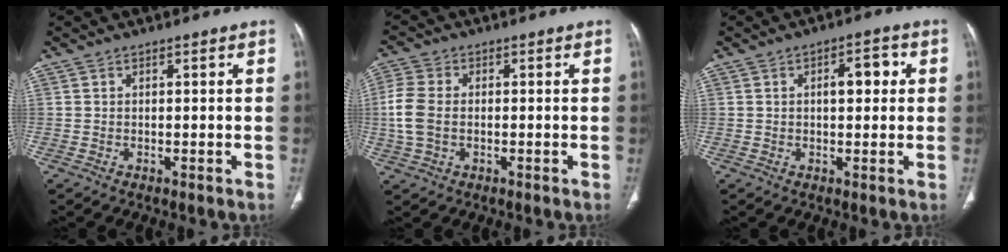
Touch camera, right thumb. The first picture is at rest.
{"total": 6.9, "force": [-0.5, 4.7, 5.1], "torque": [-0.130, 0.009, -0.014]}
{"total": 5.1, "force": [0.9, 2.5, 4.3], "torque": [-0.051, 0.012, 0.010]}